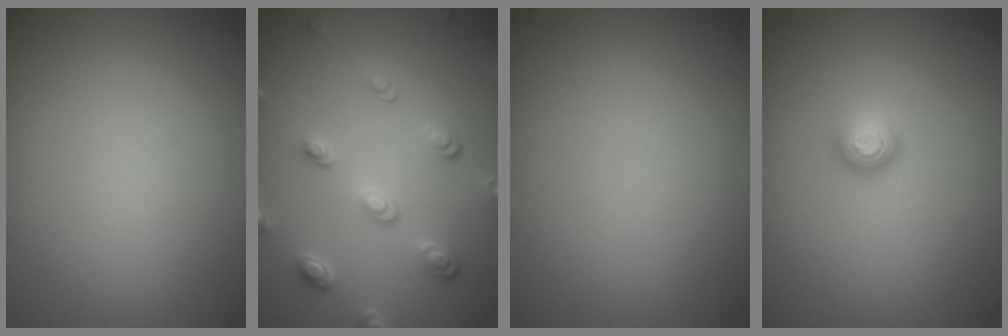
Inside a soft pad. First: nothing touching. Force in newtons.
{"total": 3.6, "press": 2.8, "slide": 2.3}
{"total": 0.0}
{"total": 1.4, "press": 1.0, "slide": 1.0}